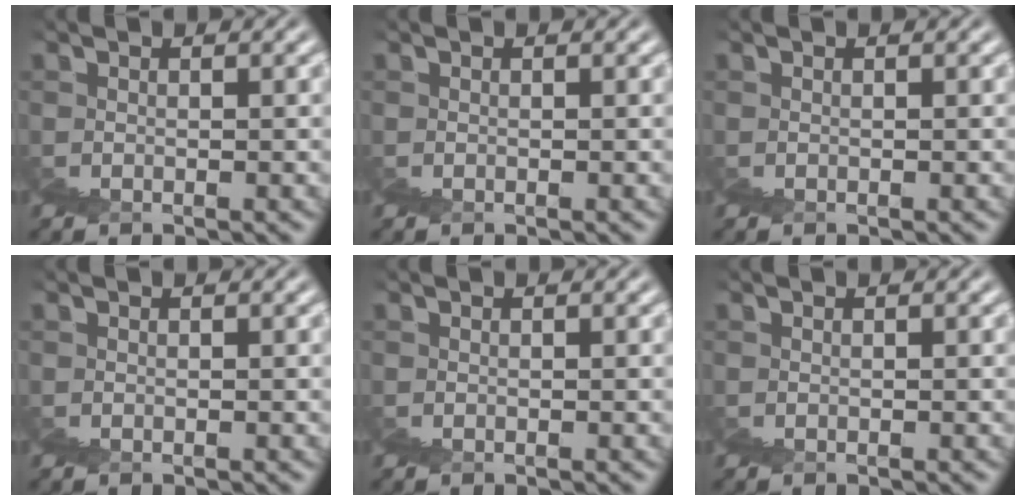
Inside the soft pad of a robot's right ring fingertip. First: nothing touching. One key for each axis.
{"total": 0.0}
{"total": 0.0}
{"total": 0.0}
{"total": 0.0}
{"total": 0.0}